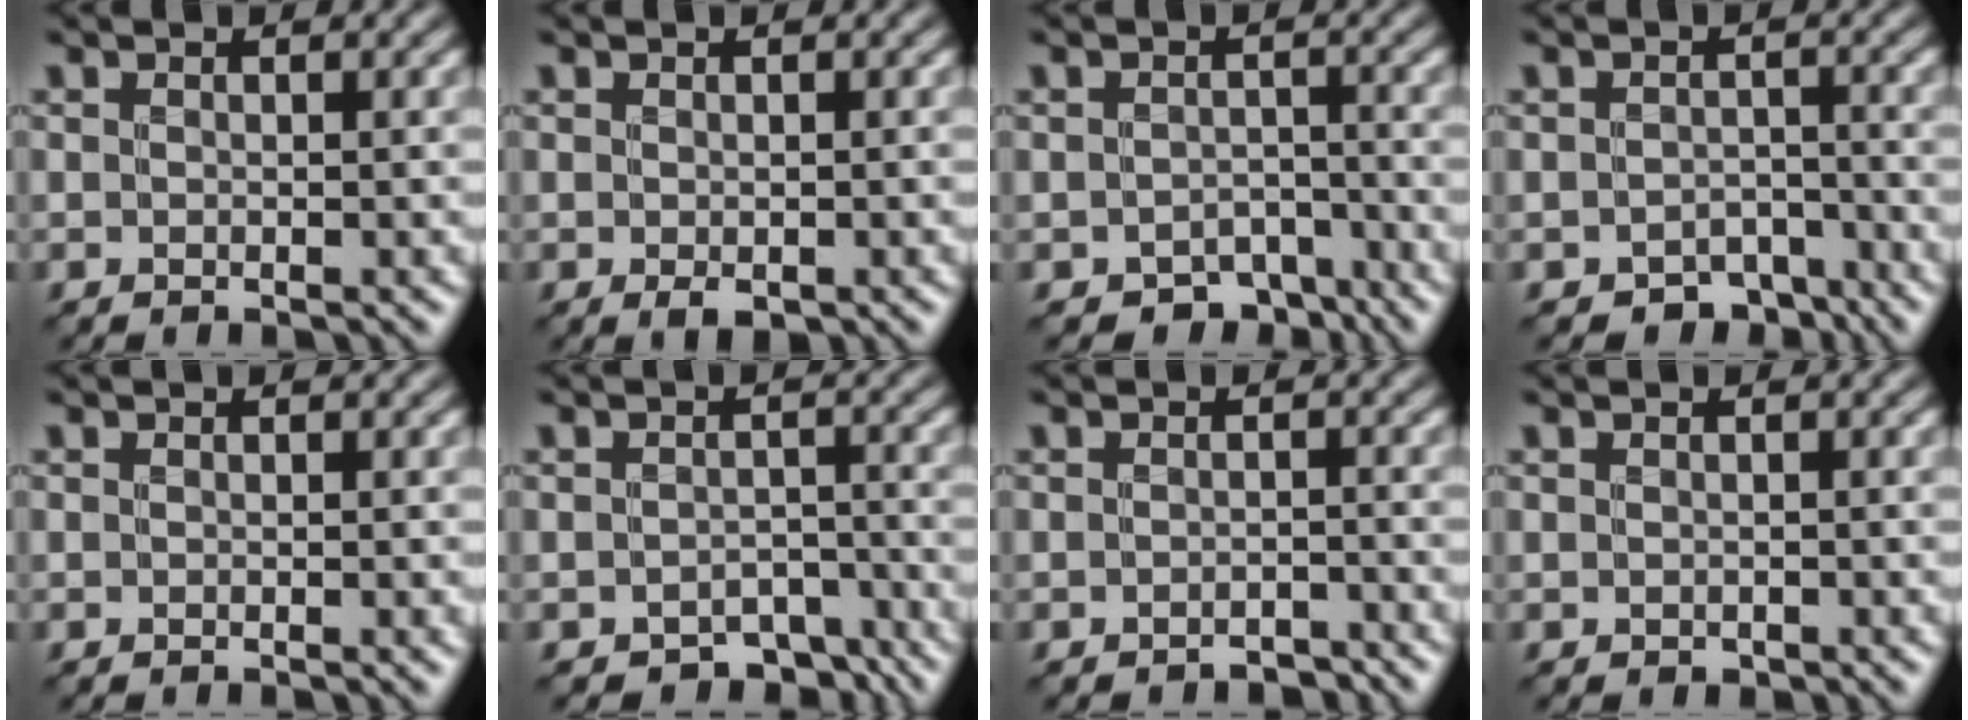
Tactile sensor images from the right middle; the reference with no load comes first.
{"total": 1.1, "force": [-0.5, 0.6, 0.8], "torque": [-0.015, -0.004, -0.006]}
{"total": 3.4, "force": [-2.6, 1.8, 1.2], "torque": [-0.009, -0.005, -0.040]}
{"total": 3.1, "force": [-2.4, 1.6, 1.0], "torque": [-0.007, -0.002, -0.037]}
{"total": 0.6, "force": [-0.1, 0.1, 0.5], "torque": [-0.005, 0.000, -0.001]}
{"total": 3.8, "force": [-3.0, 1.9, 1.4], "torque": [-0.010, -0.008, -0.041]}
{"total": 1.5, "force": [-1.4, 0.5, 0.3], "torque": [-0.003, 0.002, -0.022]}
{"total": 0.0}